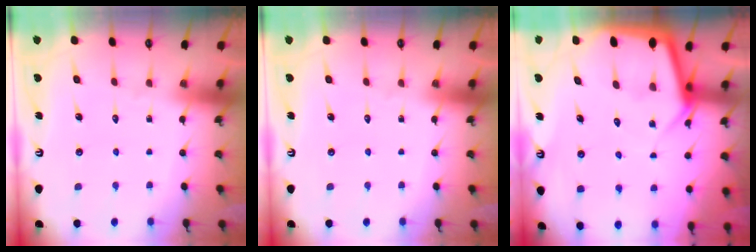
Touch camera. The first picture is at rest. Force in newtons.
{"total": 0.0}
{"total": 6.6, "press": 6.5, "slide": 0.6}